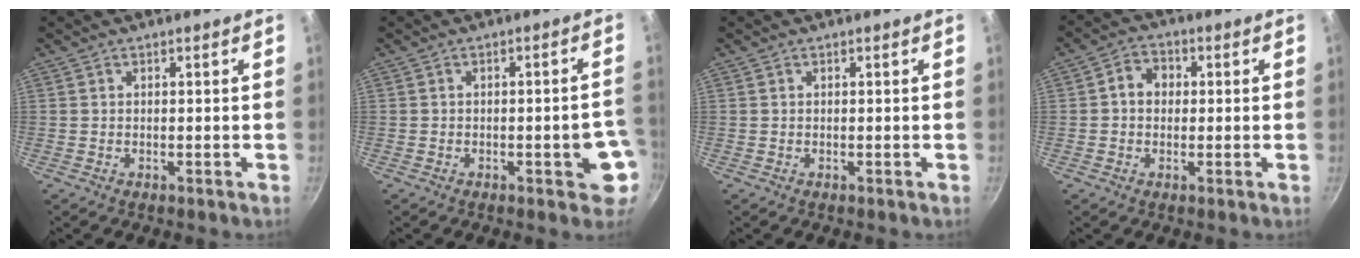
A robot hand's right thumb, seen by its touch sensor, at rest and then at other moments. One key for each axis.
{"total": 6.9, "fx": -2.0, "fy": 2.5, "fz": 6.1, "tx": -0.051, "ty": 0.019, "tz": -0.020}
{"total": 0.0}
{"total": 4.8, "fx": 0.4, "fy": 4.1, "fz": 2.6, "tx": -0.022, "ty": 0.010, "tz": -0.005}